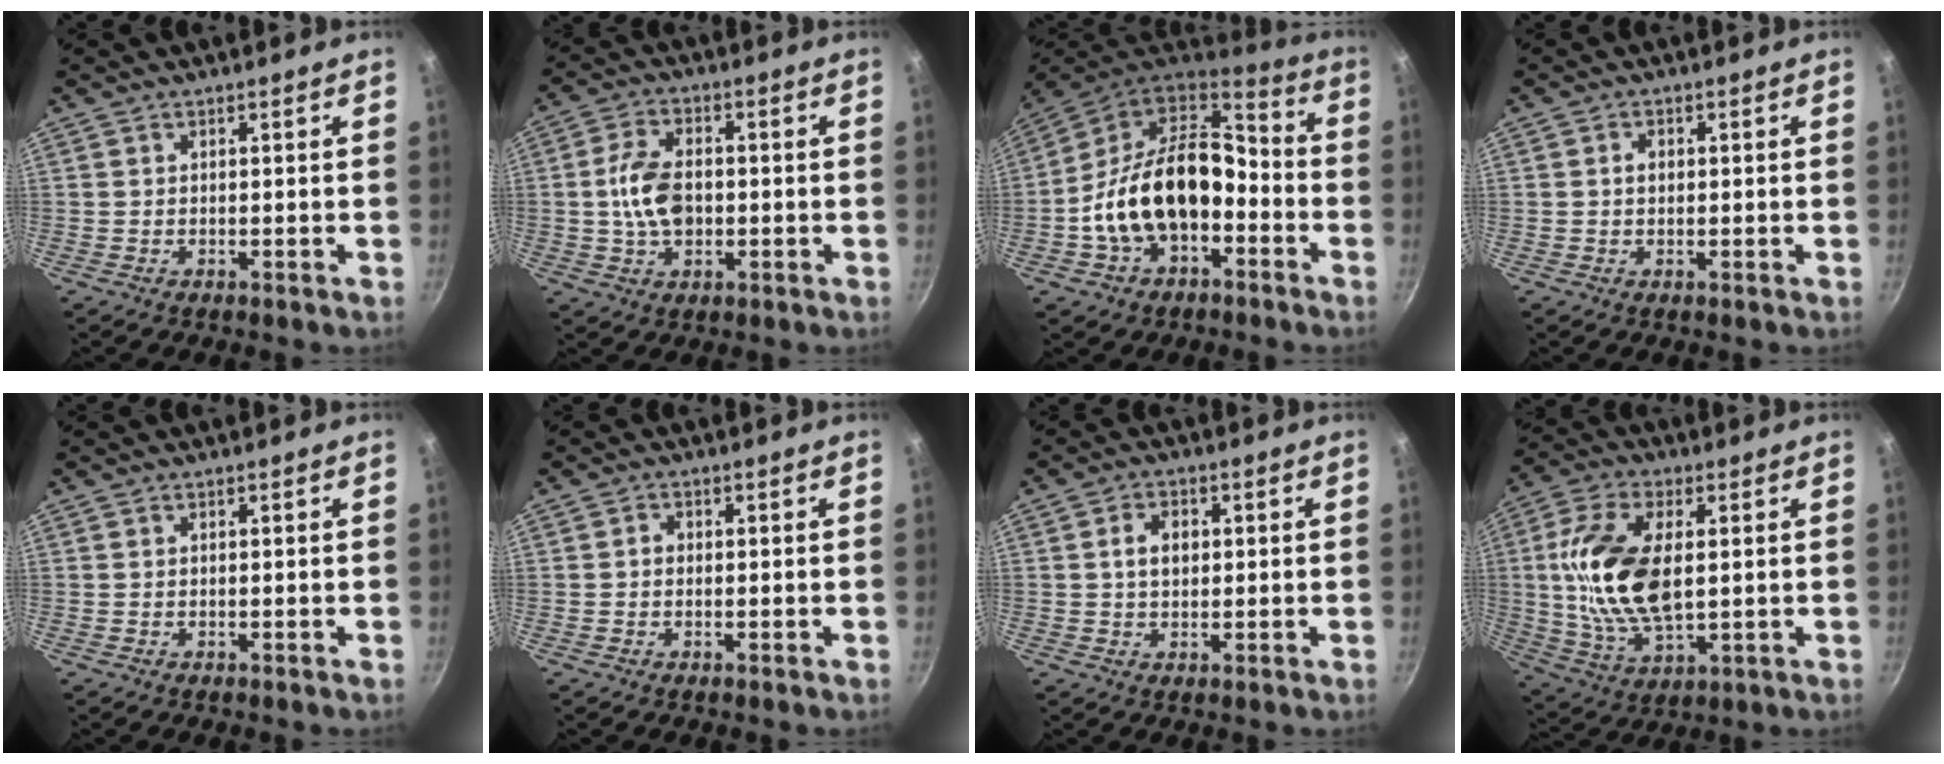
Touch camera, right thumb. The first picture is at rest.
{"total": 8.9, "force": [-0.4, 5.7, 6.8], "torque": [-0.119, 0.014, -0.012]}
{"total": 21.0, "force": [-4.6, 13.5, 15.4], "torque": [-0.258, 0.061, -0.086]}
{"total": 1.5, "force": [0.1, 1.2, 0.9], "torque": [-0.012, 0.004, 0.001]}
{"total": 0.0}
{"total": 1.2, "force": [-0.2, 1.0, 0.6], "torque": [-0.009, 0.005, -0.005]}
{"total": 4.4, "force": [0.6, 3.2, 3.0], "torque": [-0.034, 0.007, 0.007]}
{"total": 17.2, "force": [1.8, 9.0, 14.5], "torque": [-0.273, 0.001, 0.033]}